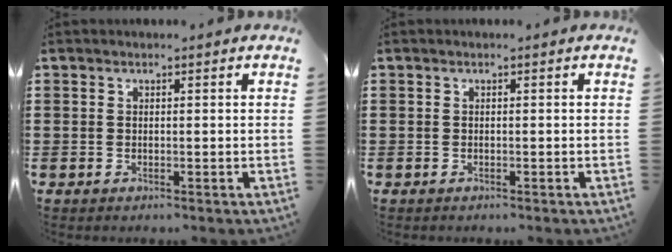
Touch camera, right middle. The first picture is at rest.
{"total": 0.0}